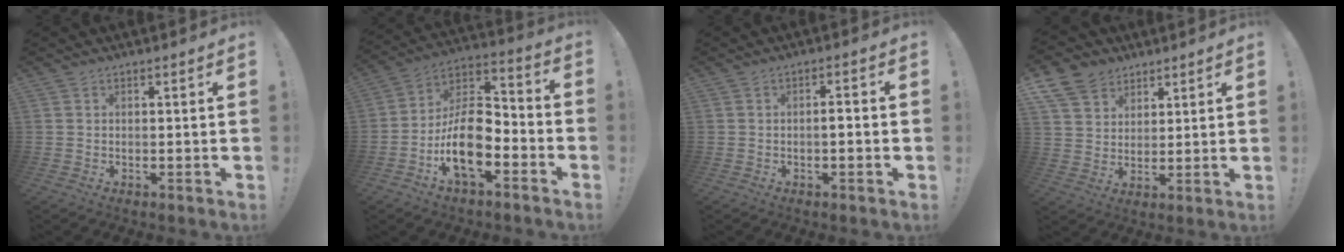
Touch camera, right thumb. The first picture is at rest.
{"total": 15.9, "force": [-6.4, 8.6, 11.7], "torque": [-0.208, 0.030, -0.106]}
{"total": 2.7, "force": [-1.0, 0.5, 2.5], "torque": [-0.041, 0.006, -0.021]}
{"total": 9.7, "force": [6.1, 7.0, 2.8], "torque": [-0.058, -0.033, 0.124]}